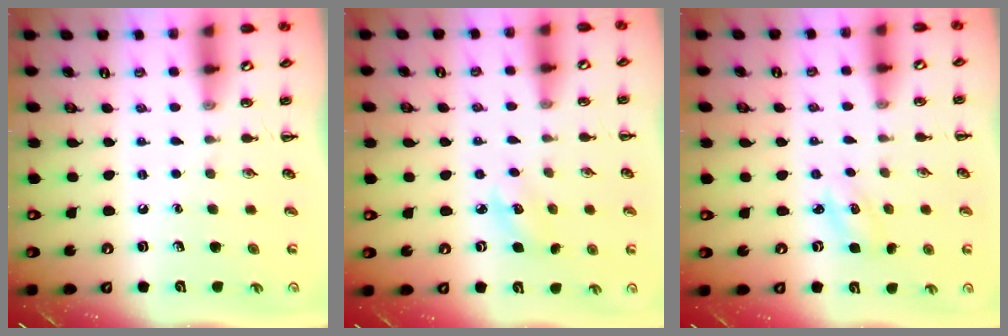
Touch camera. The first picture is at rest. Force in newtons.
{"total": 4.9, "press": 4.7, "slide": 1.4}
{"total": 3.1, "press": 2.9, "slide": 1.0}